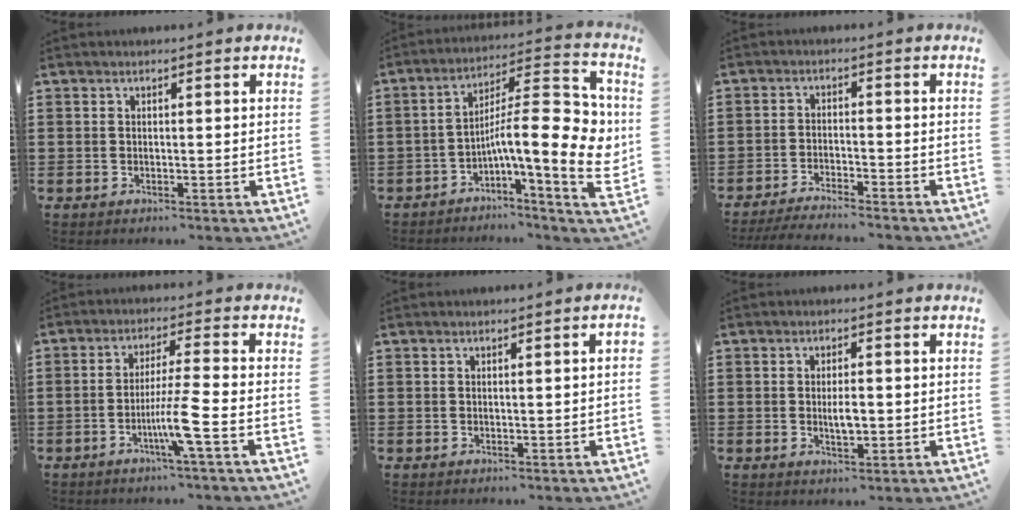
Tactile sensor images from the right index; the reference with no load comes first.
{"total": 14.3, "force": [-0.2, 3.4, 13.9], "torque": [-0.212, -0.021, -0.007]}
{"total": 3.5, "force": [-3.4, -0.2, 0.6], "torque": [-0.012, -0.003, -0.070]}
{"total": 6.8, "force": [-2.8, -0.7, 6.1], "torque": [-0.115, -0.013, -0.054]}
{"total": 0.6, "force": [-0.1, -0.1, 0.6], "torque": [-0.009, -0.005, -0.001]}
{"total": 3.0, "force": [-0.1, 1.0, 2.8], "torque": [-0.052, 0.000, -0.002]}